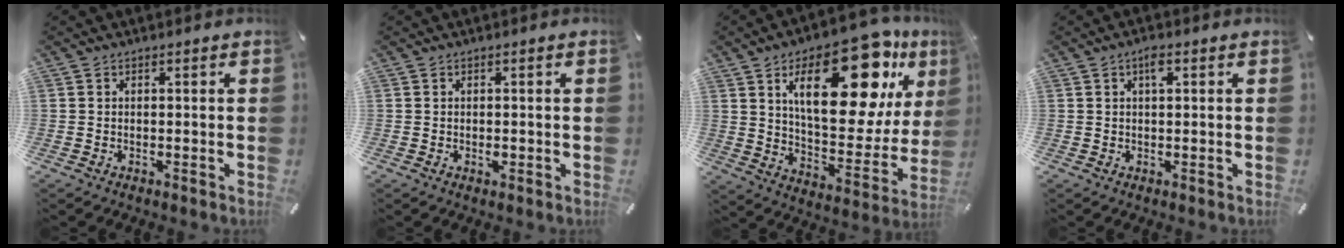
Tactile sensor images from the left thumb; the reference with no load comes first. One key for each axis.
{"total": 0.9, "fx": -0.2, "fy": 0.5, "fz": 0.8, "tx": -0.013, "ty": -0.001, "tz": -0.004}
{"total": 26.6, "fx": 13.6, "fy": 12.2, "fz": 19.4, "tx": -0.271, "ty": -0.073, "tz": 0.218}
{"total": 2.3, "fx": 0.8, "fy": 0.9, "fz": 1.9, "tx": -0.034, "ty": 0.003, "tz": 0.011}